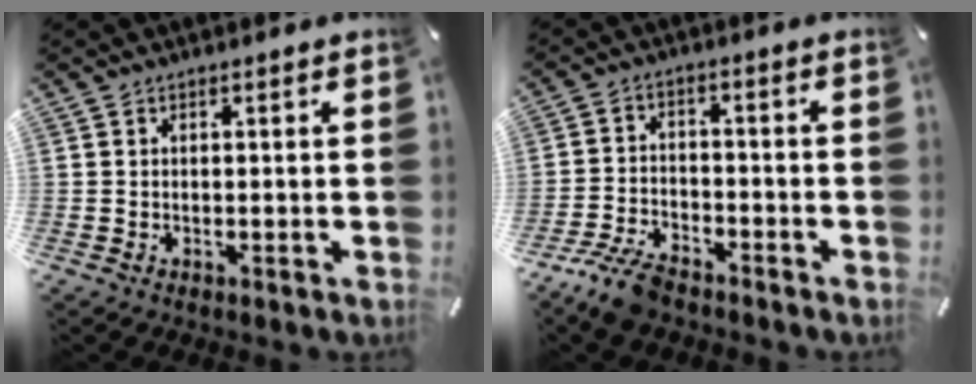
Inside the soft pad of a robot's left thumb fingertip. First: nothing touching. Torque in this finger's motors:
{"motor_torque": [-0.60, 0.81, 0.41, 0.43, 0.14]}